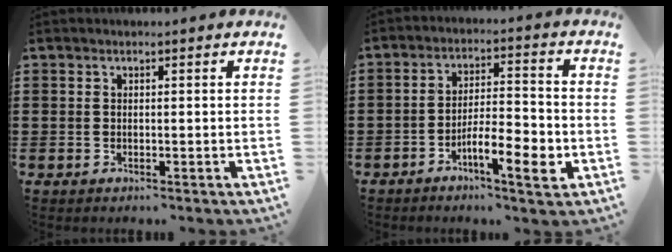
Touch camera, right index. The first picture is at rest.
{"total": 8.1, "force": [-3.7, 2.1, 6.8], "torque": [-0.115, 0.002, -0.064]}